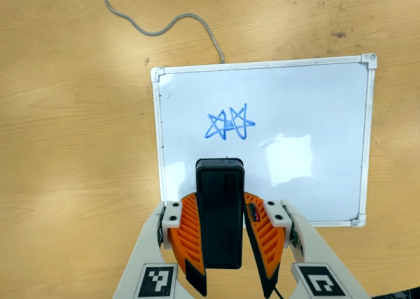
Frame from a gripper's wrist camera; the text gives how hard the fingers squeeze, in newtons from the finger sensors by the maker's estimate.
{"total": 7.6, "left": 6.2, "right": 9.1}